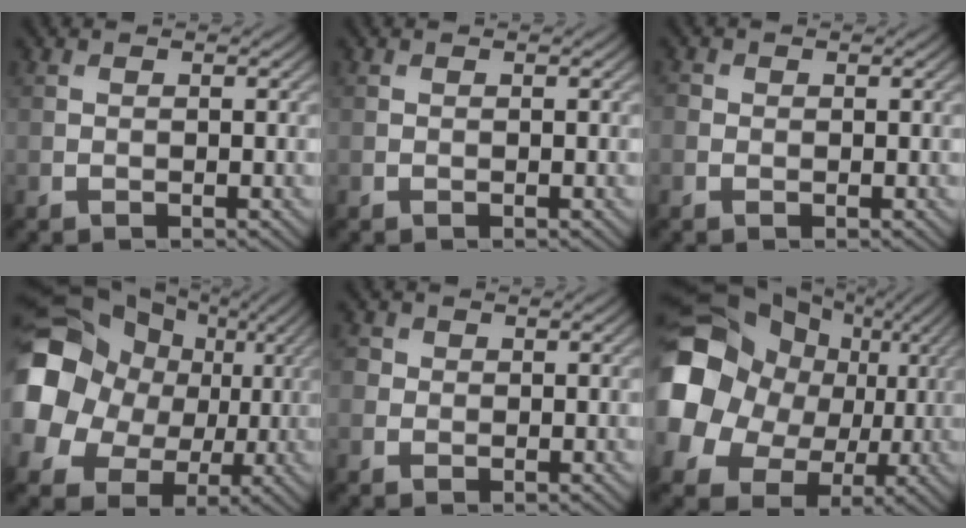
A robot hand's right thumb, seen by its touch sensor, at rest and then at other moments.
{"total": 0.0}
{"total": 0.9, "force": [-0.1, 0.9, 0.2], "torque": [-0.004, -0.003, -0.004]}
{"total": 18.3, "force": [3.4, 15.5, 9.0], "torque": [-0.264, 0.012, 0.061]}
{"total": 1.7, "force": [0.3, 1.6, 0.5], "torque": [-0.015, 0.003, 0.000]}
{"total": 20.6, "force": [3.5, 17.5, 10.4], "torque": [-0.270, 0.015, 0.061]}